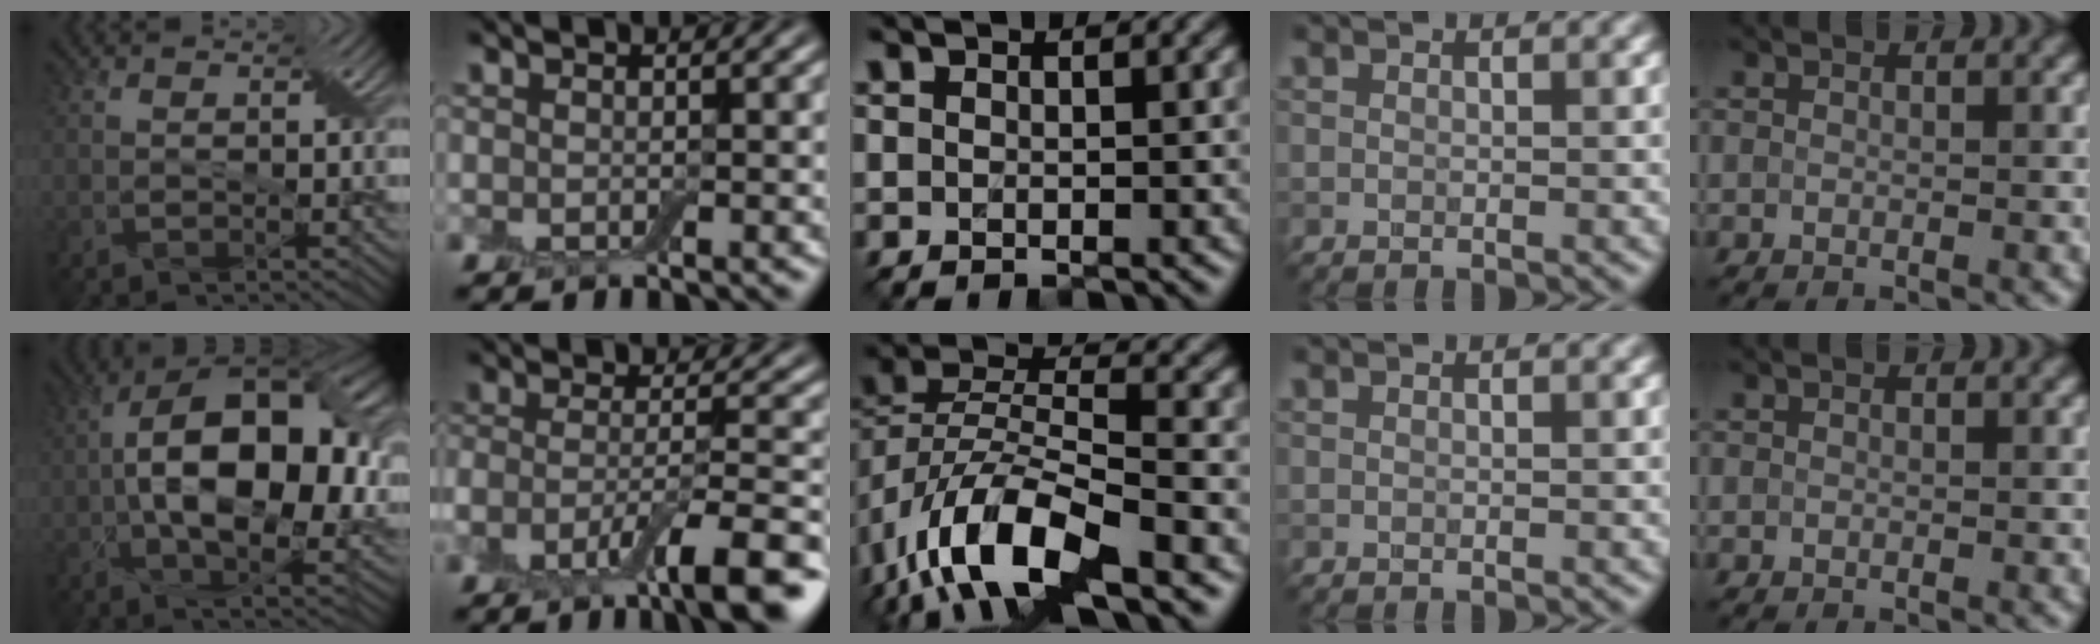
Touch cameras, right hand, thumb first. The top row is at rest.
{"thumb": {"total": 17.4, "force": [0.8, 9.6, 14.6], "torque": [-0.230, 0.006, 0.014]}, "index": {"total": 7.6, "force": [-4.0, 1.5, 6.3], "torque": [-0.097, 0.000, -0.075]}, "middle": {"total": 10.5, "force": [-5.9, 4.5, 7.5], "torque": [-0.155, 0.002, -0.114]}}